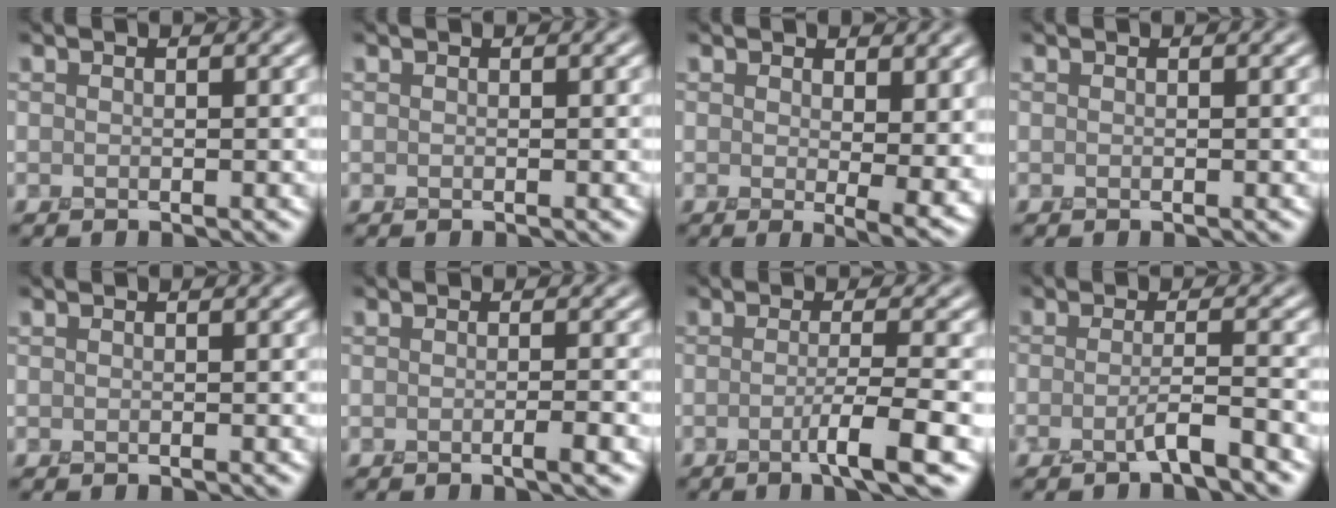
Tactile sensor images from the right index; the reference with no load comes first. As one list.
[{"total": 0.0}, {"total": 5.0, "force": [0.9, 2.0, 4.5], "torque": [-0.069, -0.021, 0.021]}, {"total": 0.0}, {"total": 0.0}, {"total": 1.5, "force": [-0.6, 0.2, 1.4], "torque": [-0.019, -0.005, -0.011]}, {"total": 3.9, "force": [-1.4, 0.4, 3.6], "torque": [-0.054, -0.003, -0.033]}, {"total": 2.5, "force": [-1.3, 0.2, 2.1], "torque": [-0.034, 0.004, -0.032]}]